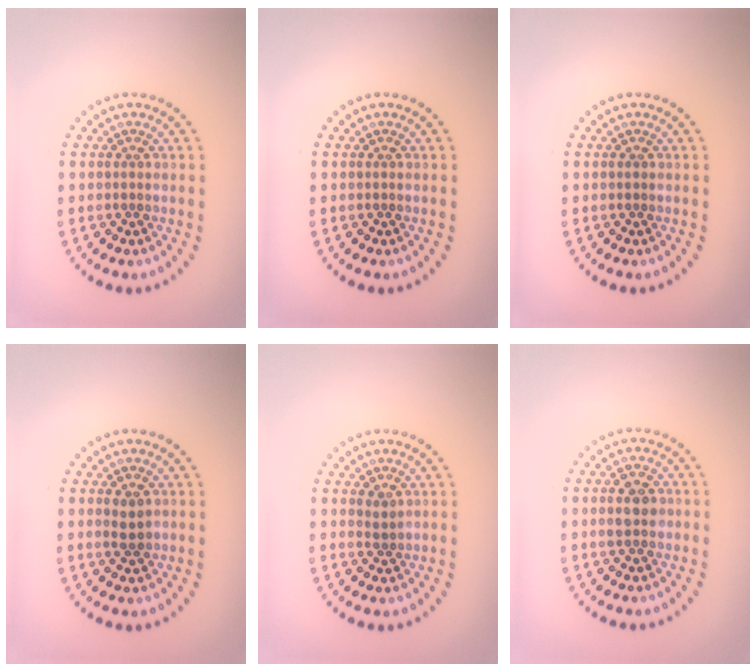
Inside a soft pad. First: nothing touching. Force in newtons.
{"total": 0.0}
{"total": 0.5, "press": 0.5, "slide": 0.1}
{"total": 1.6, "press": 1.6, "slide": 0.2}
{"total": 0.7, "press": 0.2, "slide": 0.6}
{"total": 2.8, "press": 2.7, "slide": 0.2}